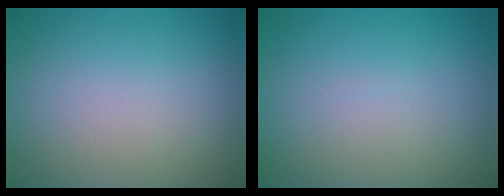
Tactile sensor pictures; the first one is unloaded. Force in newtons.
{"total": 0.0}